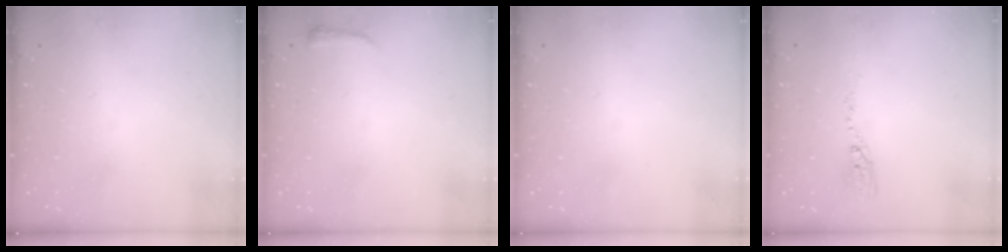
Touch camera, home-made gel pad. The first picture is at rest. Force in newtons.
{"total": 3.6, "press": 3.5, "slide": 0.6}
{"total": 12.1, "press": 3.1, "slide": 11.7}
{"total": 4.8, "press": 4.7, "slide": 0.4}